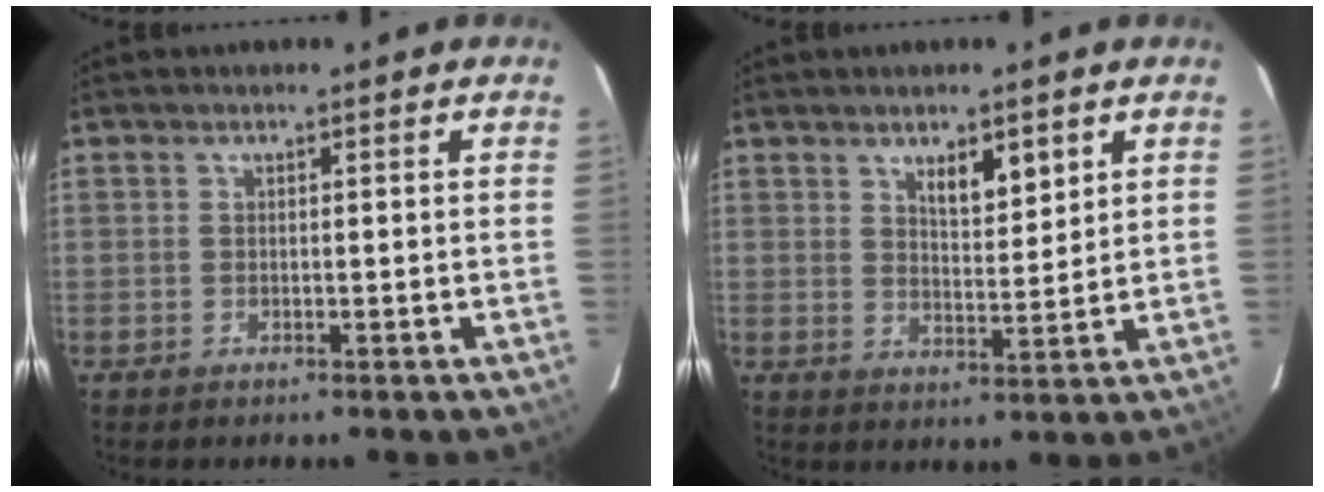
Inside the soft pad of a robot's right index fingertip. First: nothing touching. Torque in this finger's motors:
{"motor_torque": [0.09, 0.08, 0.08, 0.04]}